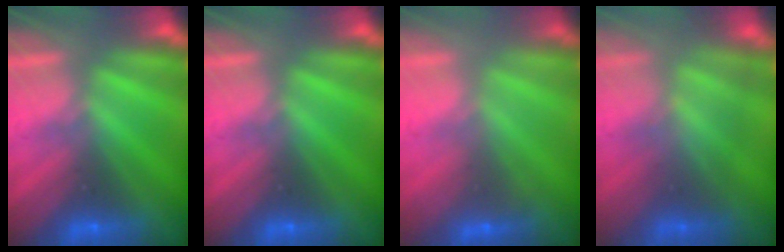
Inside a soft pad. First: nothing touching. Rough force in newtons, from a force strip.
{"total": 0.0}
{"total": 2.3}
{"total": 3.4}